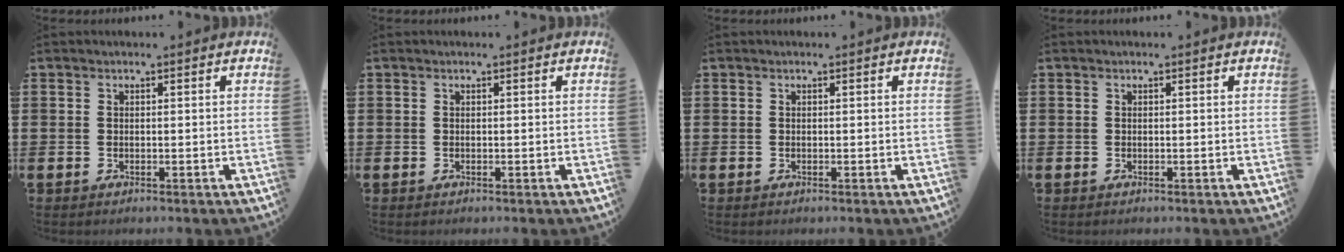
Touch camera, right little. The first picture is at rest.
{"total": 0.0}
{"total": 0.0}
{"total": 0.0}